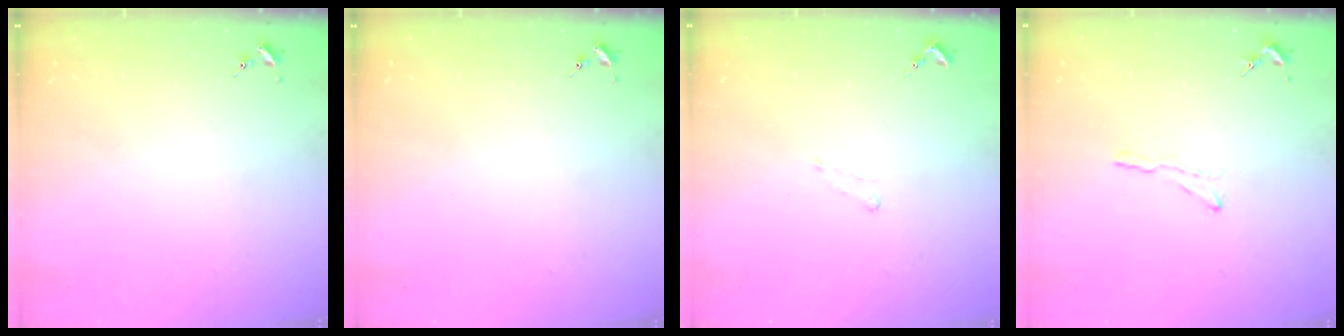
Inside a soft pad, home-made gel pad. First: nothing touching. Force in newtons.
{"total": 0.0}
{"total": 3.8, "press": 3.8, "slide": 0.5}
{"total": 3.8, "press": 3.7, "slide": 0.4}